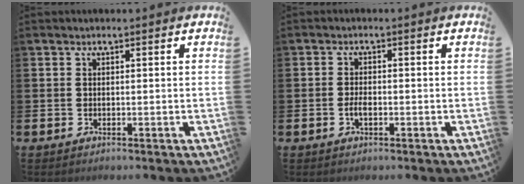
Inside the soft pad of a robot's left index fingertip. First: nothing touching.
{"total": 1.9, "force": [-0.5, 0.8, 1.6], "torque": [-0.022, -0.003, -0.012]}